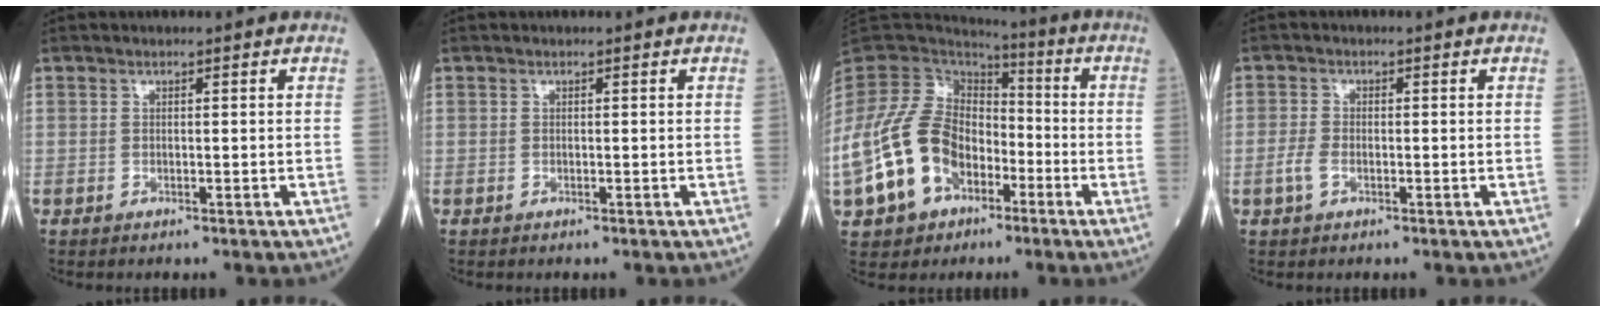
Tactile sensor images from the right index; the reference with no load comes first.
{"total": 0.0}
{"total": 16.3, "force": [-5.8, 11.5, 10.1], "torque": [-0.234, 0.019, -0.100]}
{"total": 2.3, "force": [-0.9, 1.2, 1.7], "torque": [-0.046, 0.001, -0.019]}